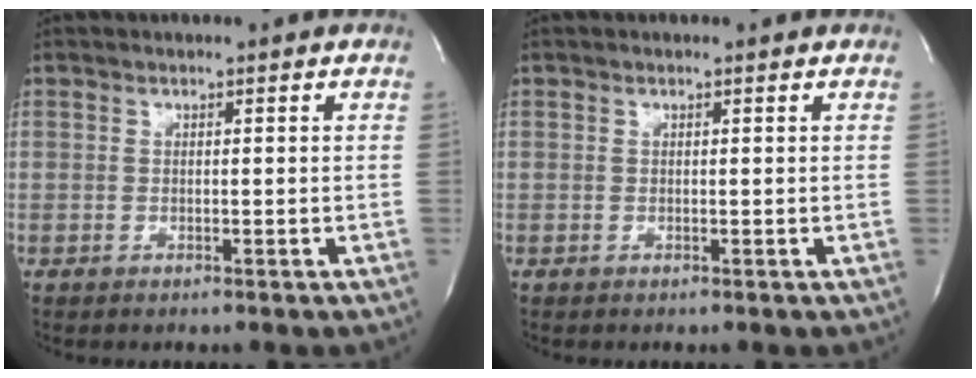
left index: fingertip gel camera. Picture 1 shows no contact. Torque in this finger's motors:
{"motor_torque": [-0.01, 0.01, 0.00, 0.00]}